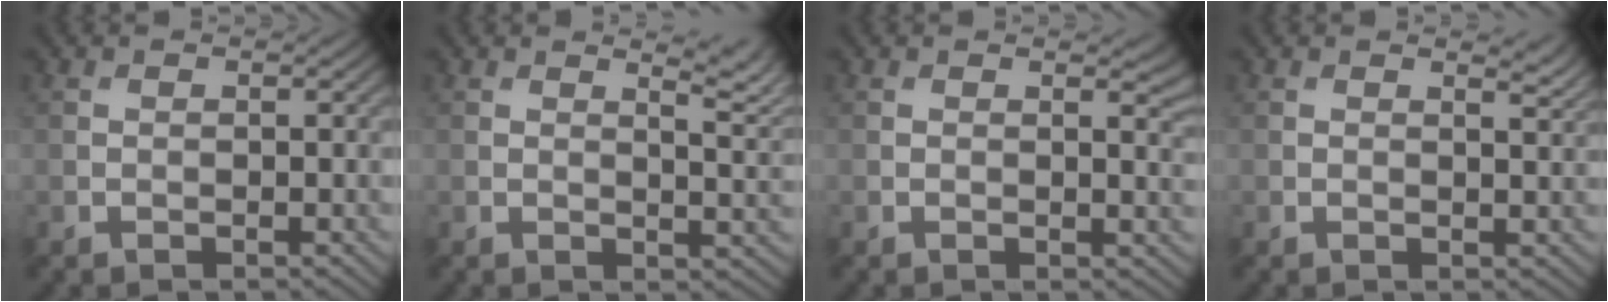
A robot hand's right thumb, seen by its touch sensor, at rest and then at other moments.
{"total": 4.3, "force": [2.8, 1.1, 3.2], "torque": [-0.048, 0.001, 0.048]}
{"total": 2.4, "force": [1.0, 0.6, 2.1], "torque": [-0.028, -0.004, 0.016]}
{"total": 1.7, "force": [1.4, 0.4, 1.0], "torque": [-0.011, -0.007, 0.022]}